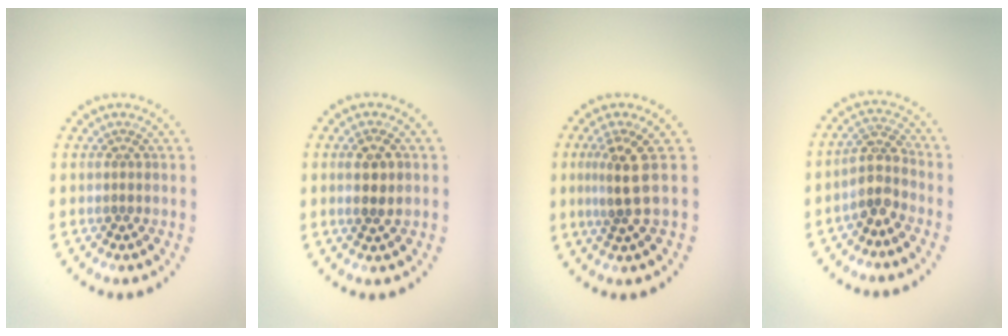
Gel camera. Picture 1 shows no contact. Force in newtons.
{"total": 1.8, "press": 1.7, "slide": 0.5}
{"total": 2.9, "press": 2.2, "slide": 1.9}
{"total": 3.0, "press": 2.4, "slide": 1.8}